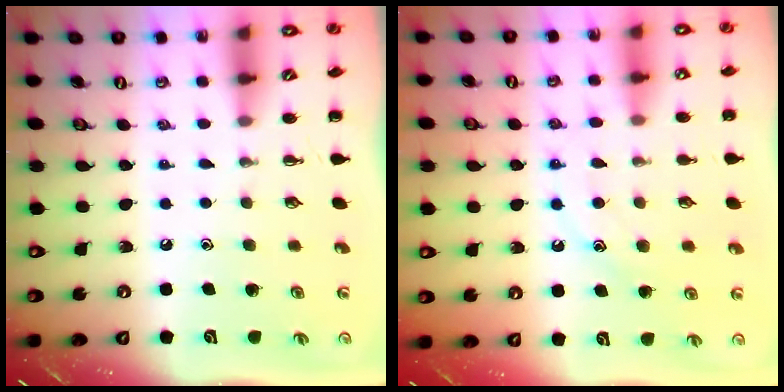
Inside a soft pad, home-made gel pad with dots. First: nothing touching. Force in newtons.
{"total": 11.5, "press": 11.4, "slide": 1.1}